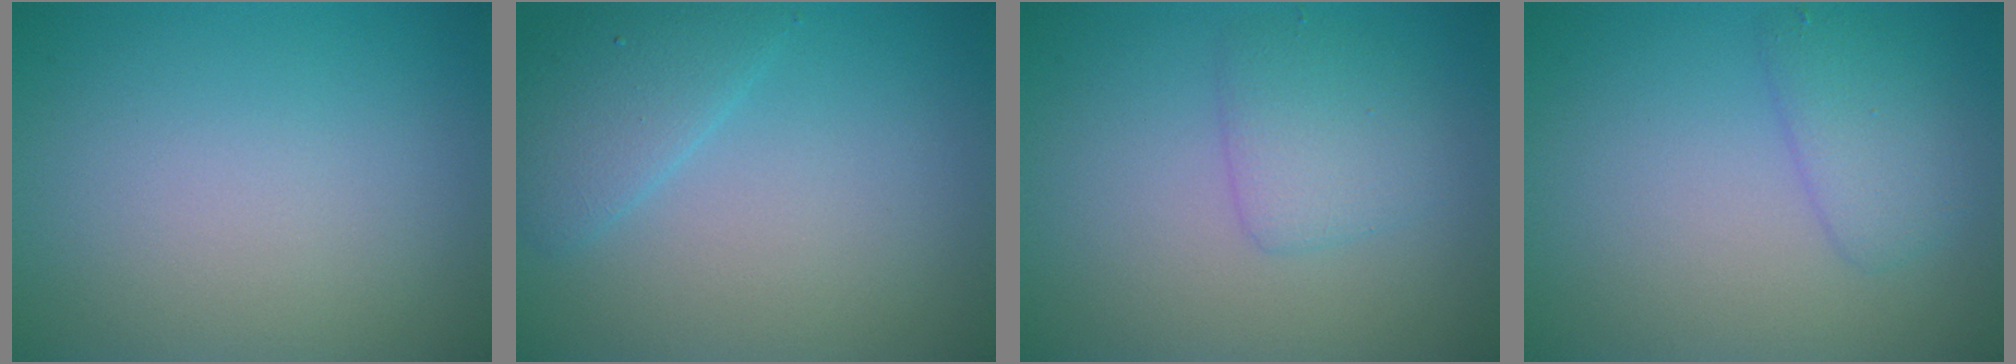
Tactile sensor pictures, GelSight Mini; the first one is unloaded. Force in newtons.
{"total": 2.6, "press": 2.6, "slide": 0.2}
{"total": 2.6, "press": 2.6, "slide": 0.0}
{"total": 2.5, "press": 2.5, "slide": 0.2}